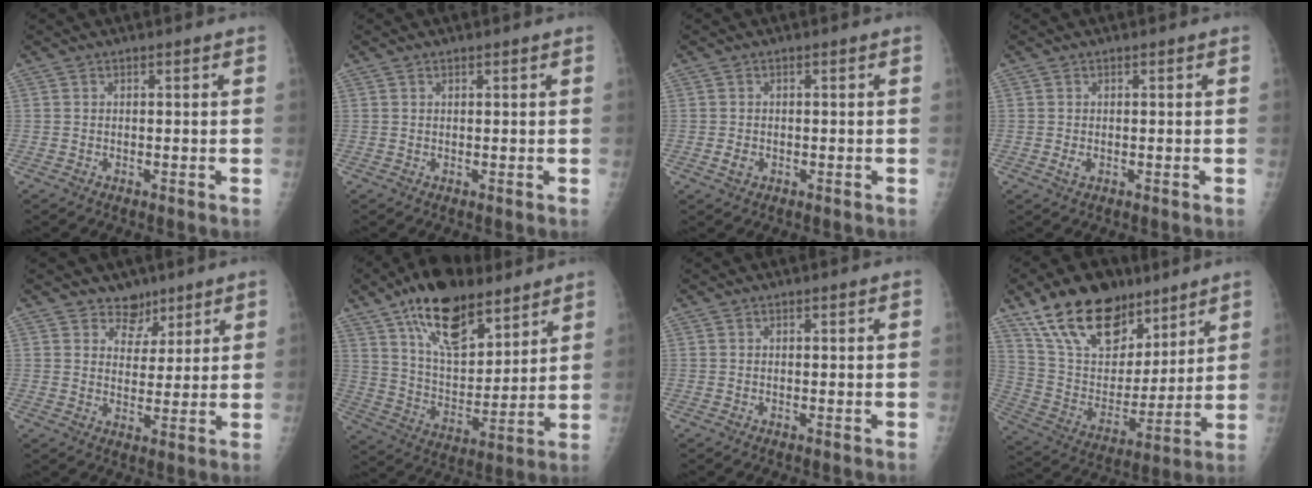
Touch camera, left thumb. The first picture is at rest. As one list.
[{"total": 0.5, "force": [0.4, 0.3, 0.2], "torque": [-0.004, -0.002, 0.006]}, {"total": 1.6, "force": [-0.4, 1.2, 0.9], "torque": [-0.014, 0.000, -0.006]}, {"total": 1.3, "force": [0.0, 0.8, 1.0], "torque": [-0.018, -0.003, 0.000]}, {"total": 5.2, "force": [3.8, 3.5, 0.5], "torque": [0.021, -0.026, 0.061]}, {"total": 19.3, "force": [12.4, 8.8, 11.7], "torque": [-0.160, -0.058, 0.221]}, {"total": 0.0}, {"total": 21.3, "force": [14.1, 11.8, 10.6], "torque": [-0.146, -0.050, 0.258]}]